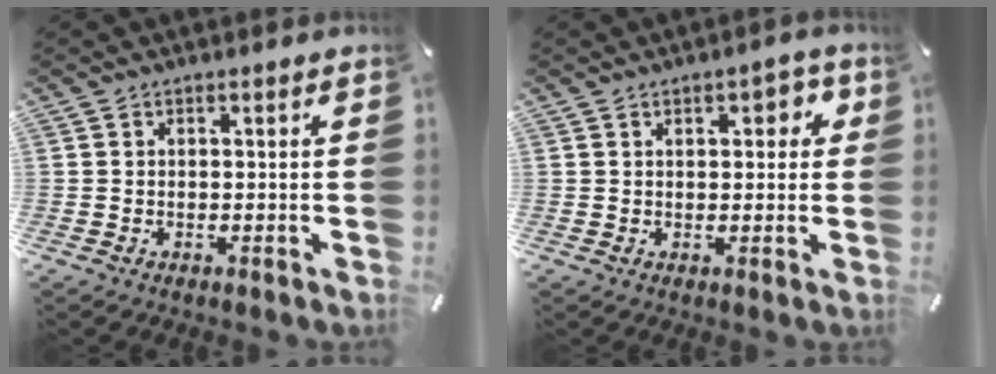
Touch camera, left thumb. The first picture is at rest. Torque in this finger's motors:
{"motor_torque": [-0.14, 0.00, -0.10, 0.13, 0.03]}